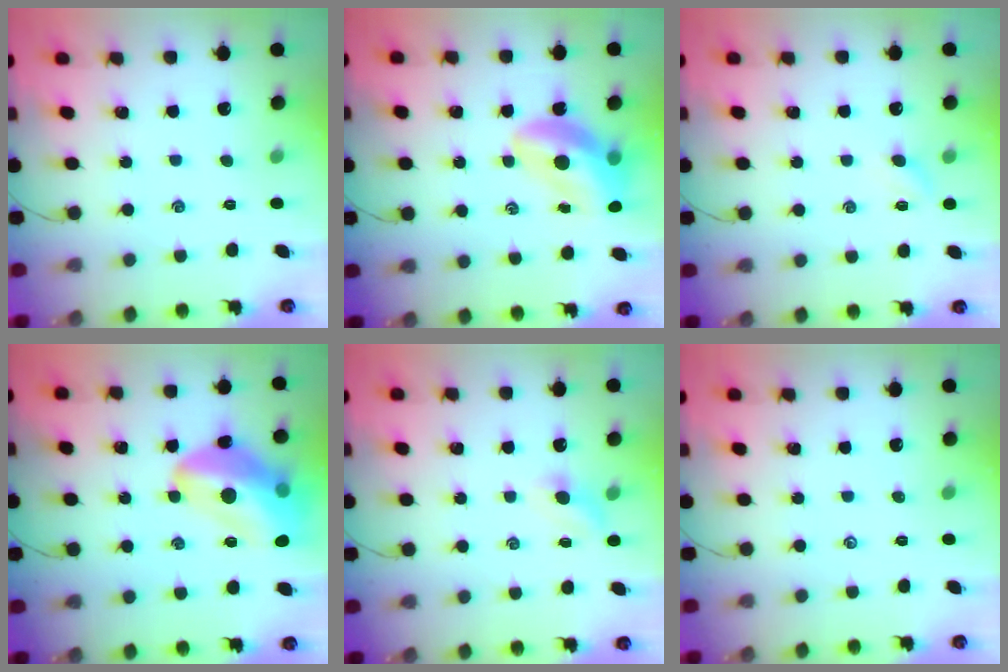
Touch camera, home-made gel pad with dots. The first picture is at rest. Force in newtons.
{"total": 14.2, "press": 13.6, "slide": 4.1}
{"total": 3.2, "press": 3.0, "slide": 1.1}
{"total": 20.0, "press": 19.8, "slide": 2.9}
{"total": 4.6, "press": 4.4, "slide": 1.2}
{"total": 0.0}